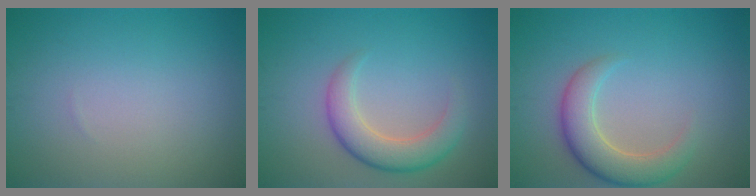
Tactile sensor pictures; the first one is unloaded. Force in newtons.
{"total": 4.3, "press": 4.3, "slide": 0.1}
{"total": 4.6, "press": 4.6, "slide": 0.5}